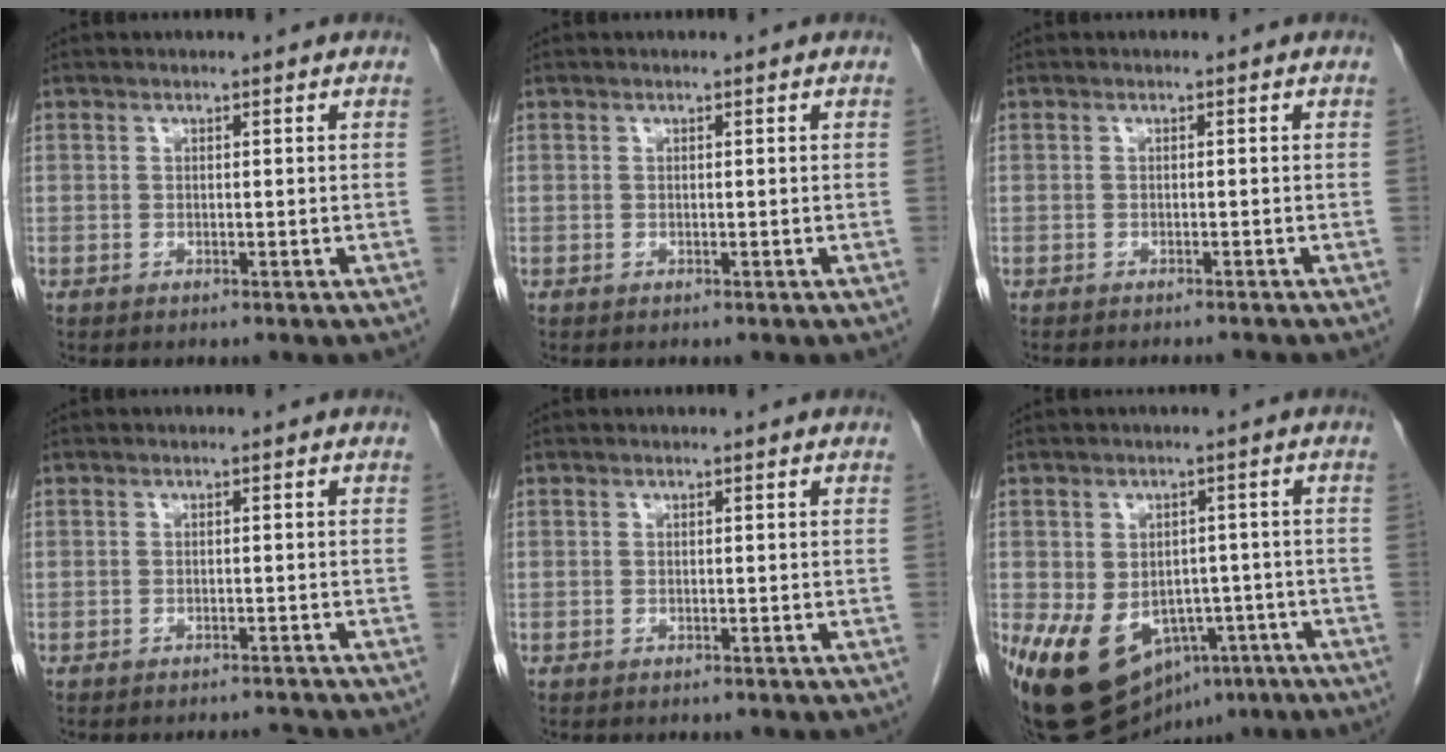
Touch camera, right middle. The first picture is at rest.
{"total": 0.0}
{"total": 2.2, "force": [-2.1, -0.4, 0.5], "torque": [-0.004, -0.003, -0.027]}
{"total": 2.9, "force": [-2.9, -0.3, 0.1], "torque": [0.002, -0.007, -0.040]}
{"total": 1.3, "force": [-1.2, 0.2, 0.4], "torque": [-0.017, -0.006, -0.013]}
{"total": 16.7, "force": [-7.8, 11.1, 9.8], "torque": [-0.193, 0.001, -0.101]}